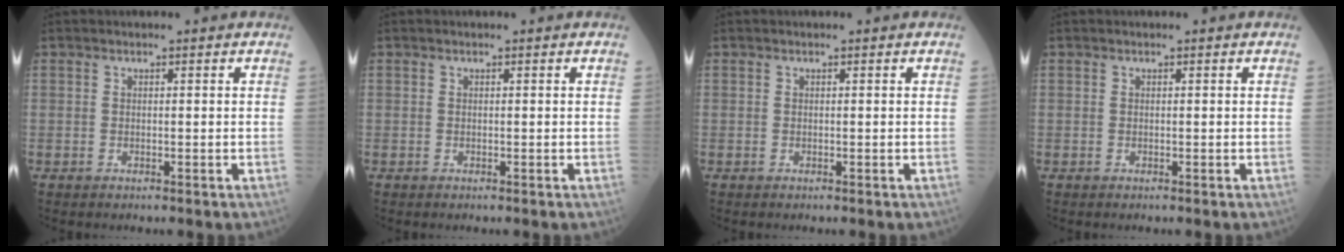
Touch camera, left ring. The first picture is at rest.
{"total": 0.0}
{"total": 0.0}
{"total": 0.0}